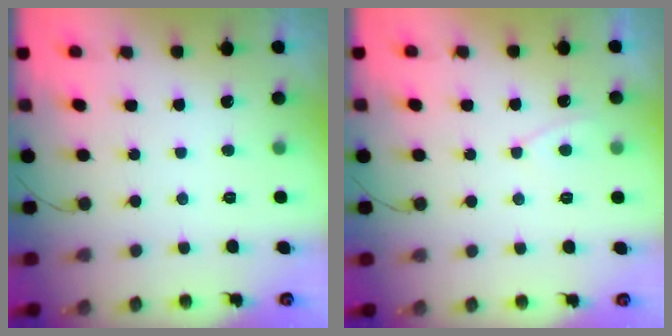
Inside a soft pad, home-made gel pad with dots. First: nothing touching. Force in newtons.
{"total": 2.9, "press": 2.9, "slide": 0.4}